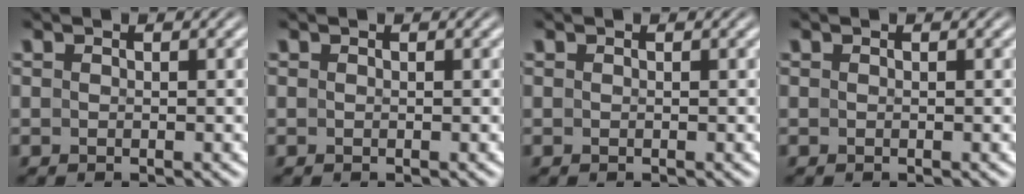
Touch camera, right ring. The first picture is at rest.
{"total": 0.0}
{"total": 0.0}
{"total": 0.0}